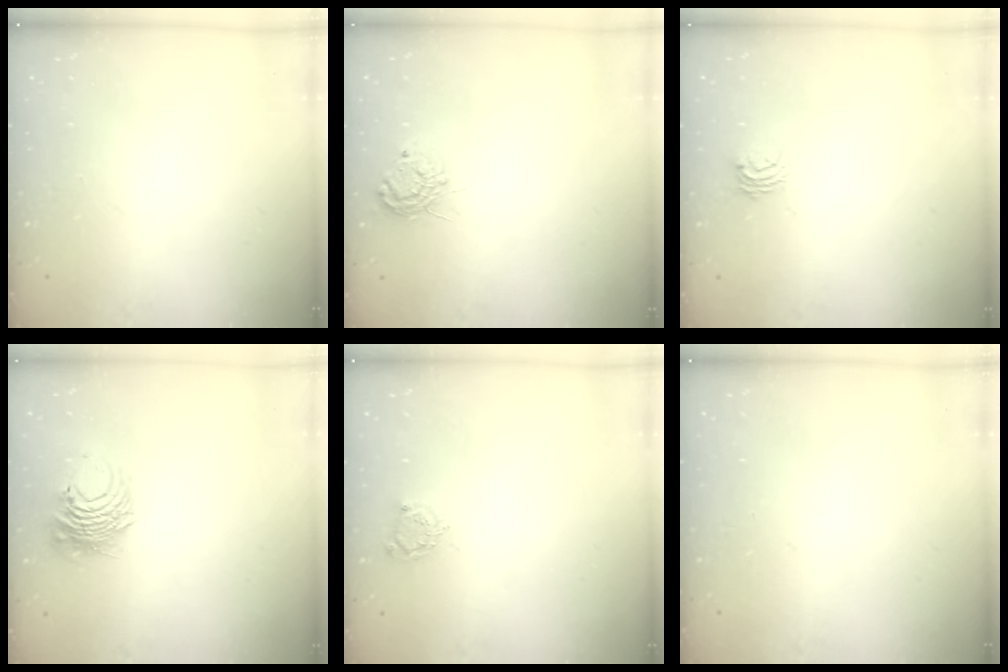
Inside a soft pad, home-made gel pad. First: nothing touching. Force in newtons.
{"total": 8.9, "press": 8.8, "slide": 0.7}
{"total": 4.1, "press": 4.0, "slide": 0.3}
{"total": 8.8, "press": 8.8, "slide": 0.8}
{"total": 3.8, "press": 3.8, "slide": 0.3}
{"total": 0.0}